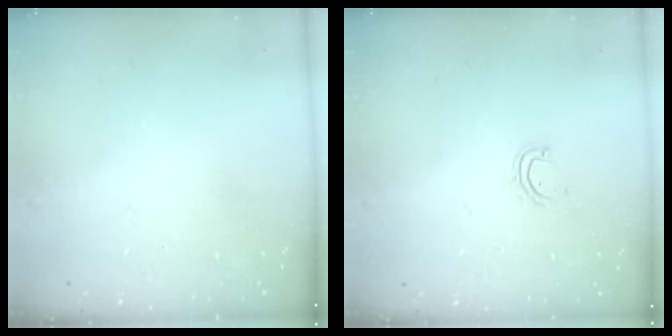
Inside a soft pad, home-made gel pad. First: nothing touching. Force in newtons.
{"total": 3.8, "press": 3.8, "slide": 0.3}